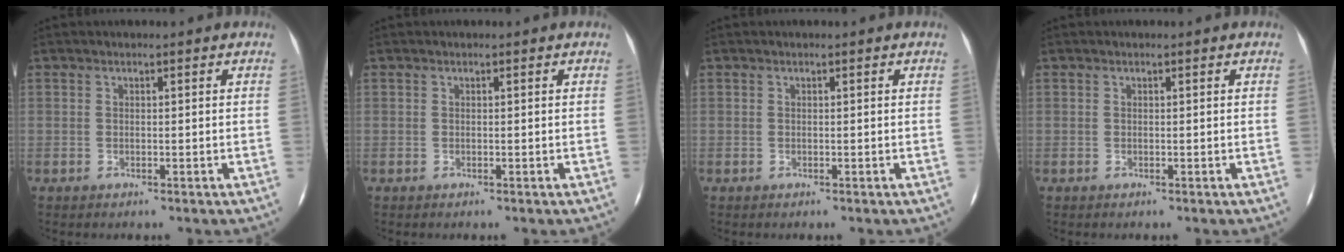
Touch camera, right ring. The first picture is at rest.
{"total": 0.0}
{"total": 0.0}
{"total": 0.0}